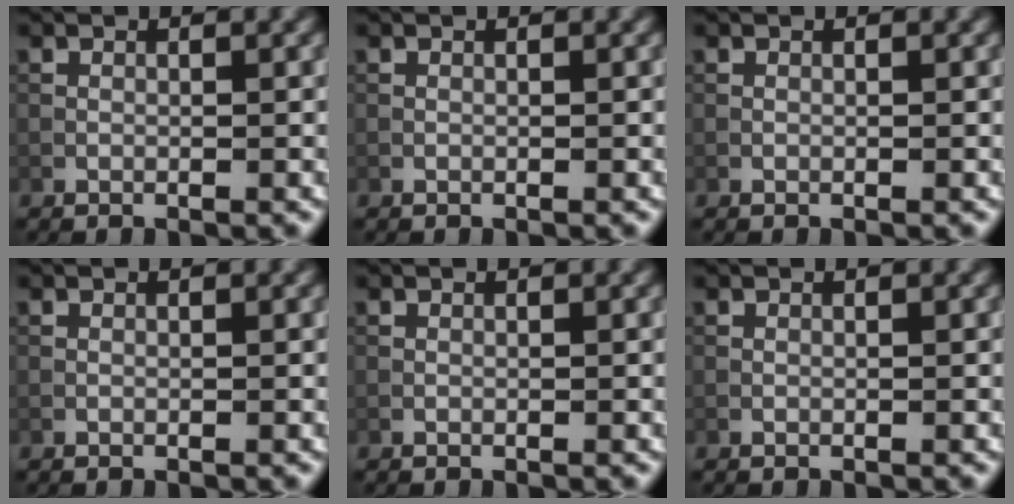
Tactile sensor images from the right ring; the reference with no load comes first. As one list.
[{"total": 0.0}, {"total": 0.0}, {"total": 0.0}, {"total": 0.0}, {"total": 0.0}]